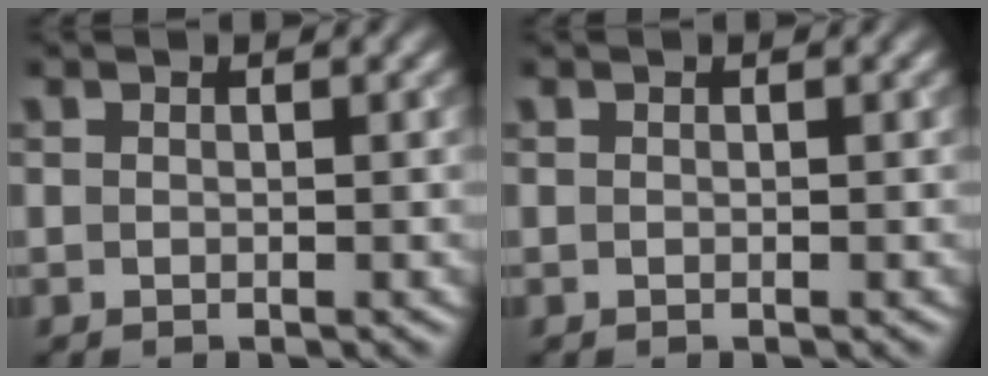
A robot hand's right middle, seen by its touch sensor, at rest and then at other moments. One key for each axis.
{"total": 0.0}